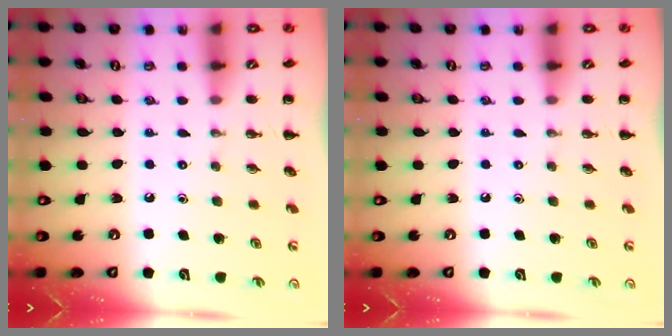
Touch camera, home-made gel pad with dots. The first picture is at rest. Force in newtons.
{"total": 0.0}